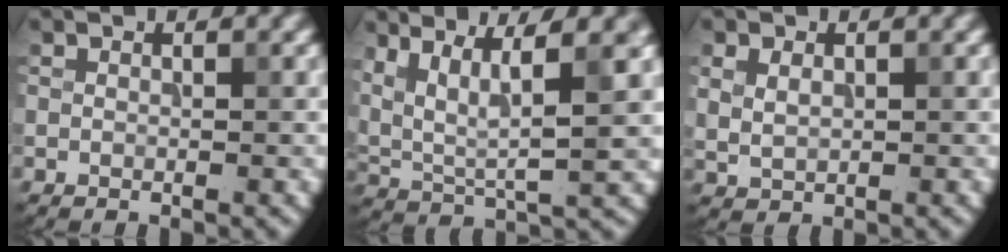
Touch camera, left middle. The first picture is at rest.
{"total": 7.6, "force": [3.7, 2.0, 6.4], "torque": [-0.127, 0.003, 0.074]}
{"total": 1.9, "force": [0.4, 1.3, 1.2], "torque": [-0.033, 0.000, 0.013]}